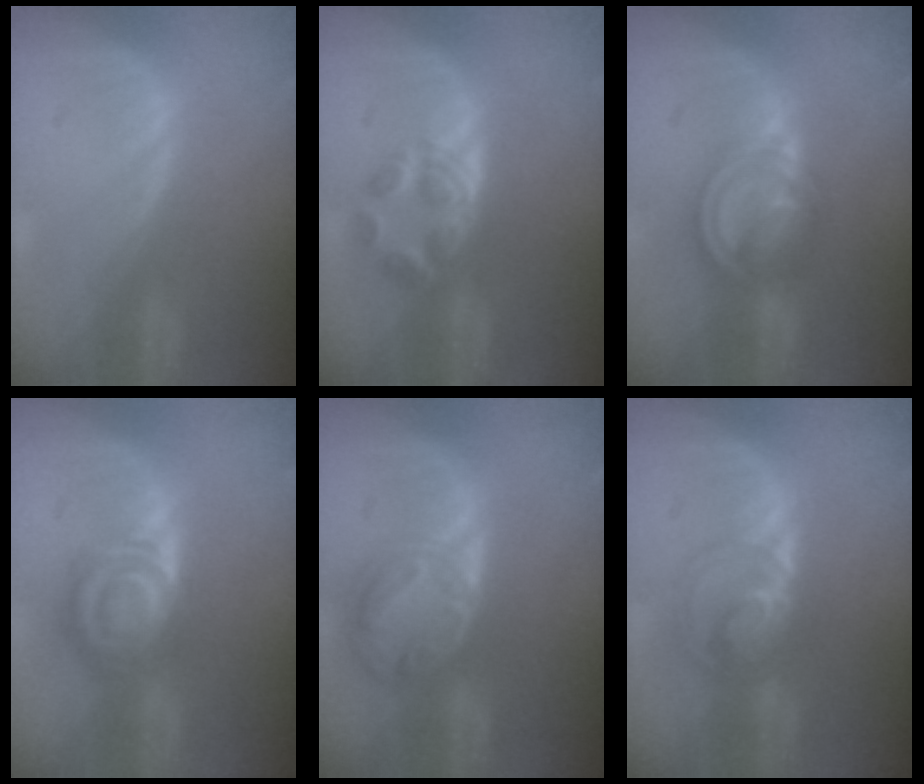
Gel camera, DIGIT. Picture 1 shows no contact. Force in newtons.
{"total": 6.0, "press": 5.1, "slide": 3.1}
{"total": 8.0, "press": 6.8, "slide": 4.2}
{"total": 7.9, "press": 6.9, "slide": 3.8}
{"total": 8.5, "press": 7.2, "slide": 4.5}
{"total": 7.0, "press": 6.1, "slide": 3.6}